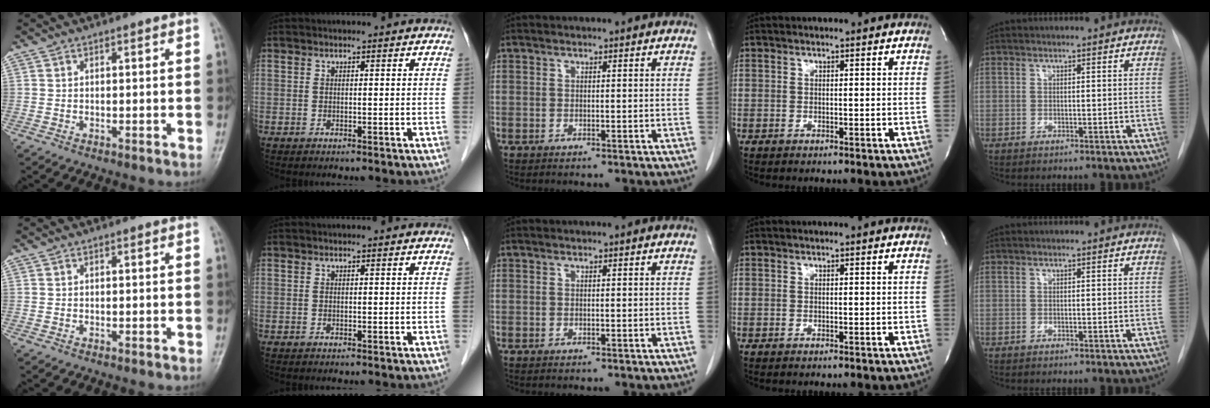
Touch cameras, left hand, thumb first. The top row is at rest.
{}